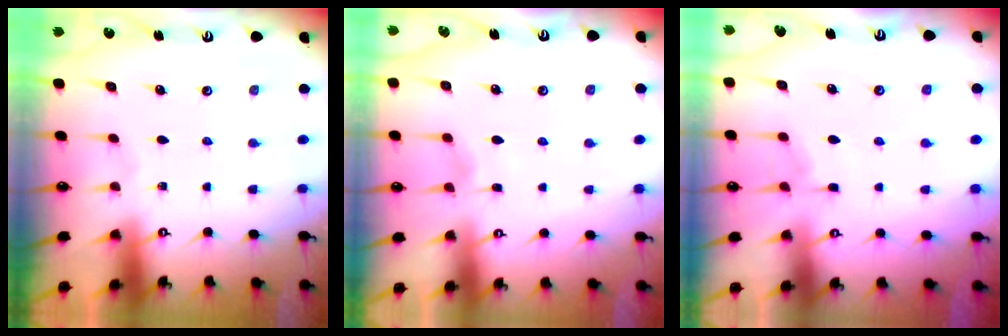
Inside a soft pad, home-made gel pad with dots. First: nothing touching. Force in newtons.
{"total": 2.2, "press": 2.2, "slide": 0.3}
{"total": 4.4, "press": 4.4, "slide": 0.6}